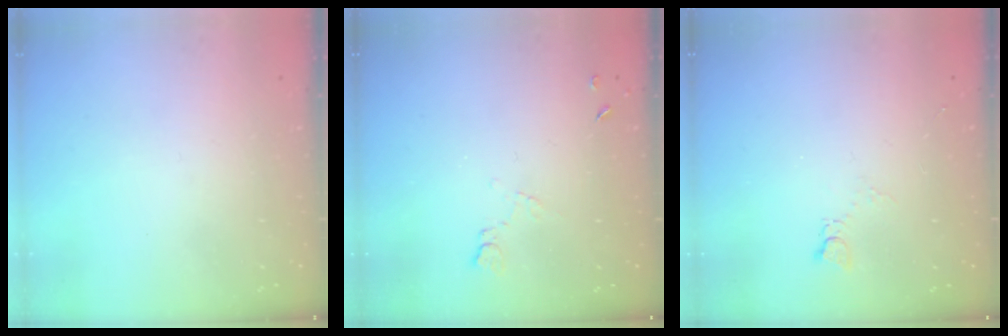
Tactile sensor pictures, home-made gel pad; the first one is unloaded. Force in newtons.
{"total": 4.7, "press": 4.5, "slide": 1.1}
{"total": 2.1, "press": 2.1, "slide": 0.3}